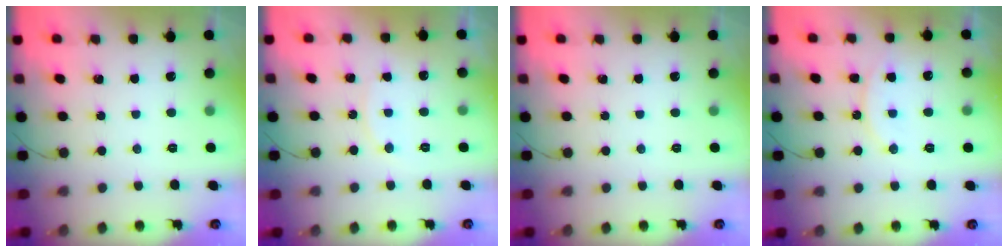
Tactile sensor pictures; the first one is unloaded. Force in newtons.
{"total": 5.9, "press": 5.9, "slide": 0.5}
{"total": 0.0}
{"total": 9.4, "press": 9.3, "slide": 0.7}